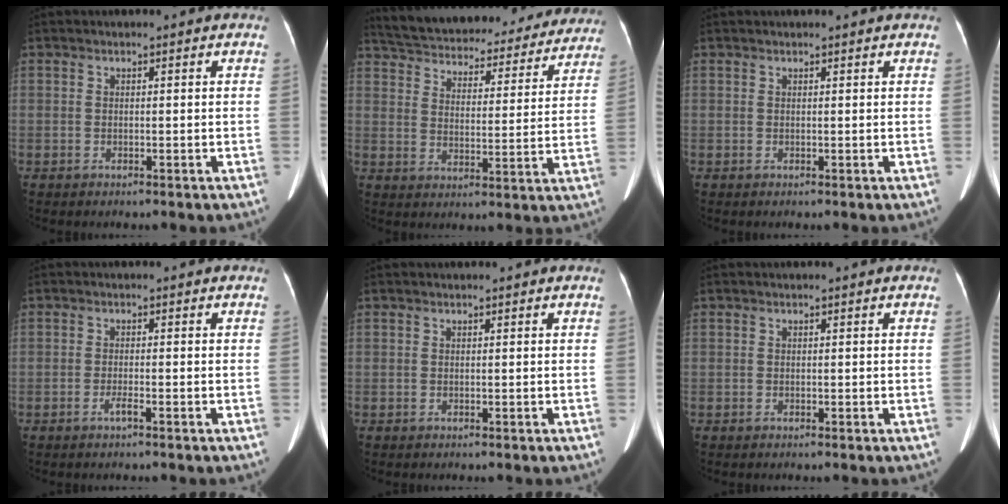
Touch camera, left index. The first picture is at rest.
{"total": 28.1, "force": [25.3, 7.6, 9.5], "torque": [-0.169, -0.015, 0.323]}
{"total": 2.2, "force": [2.1, 0.1, 0.7], "torque": [-0.010, 0.020, 0.028]}
{"total": 0.9, "force": [-0.7, -0.1, 0.6], "torque": [-0.017, -0.004, -0.013]}
{"total": 0.9, "force": [0.9, 0.0, 0.3], "torque": [-0.010, 0.012, 0.015]}
{"total": 0.0}